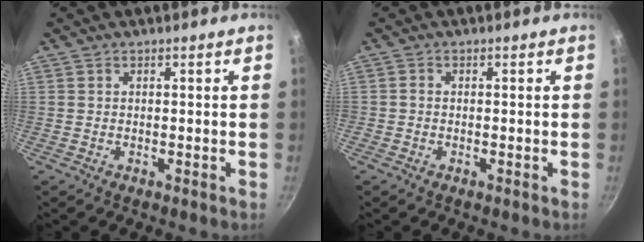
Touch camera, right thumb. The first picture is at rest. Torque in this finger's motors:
{"motor_torque": [2.26, 2.27, 0.93, -0.75, 0.25]}